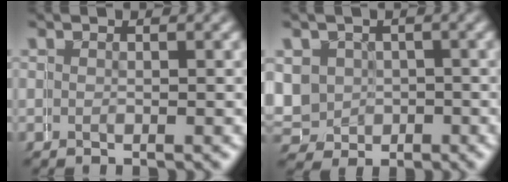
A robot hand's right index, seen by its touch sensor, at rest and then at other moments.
{"total": 5.9, "force": [0.4, 5.9, 0.0], "torque": [-0.011, -0.017, 0.003]}